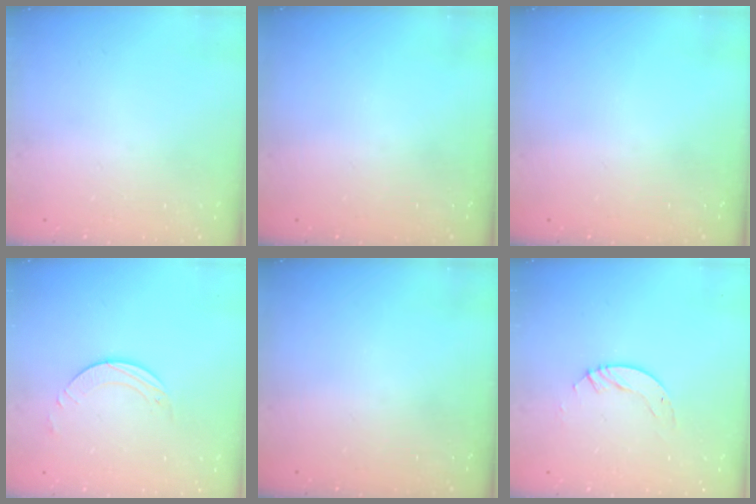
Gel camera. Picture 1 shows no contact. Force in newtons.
{"total": 0.0}
{"total": 0.0}
{"total": 2.5, "press": 2.5, "slide": 0.2}
{"total": 0.0}
{"total": 3.0, "press": 3.0, "slide": 0.2}